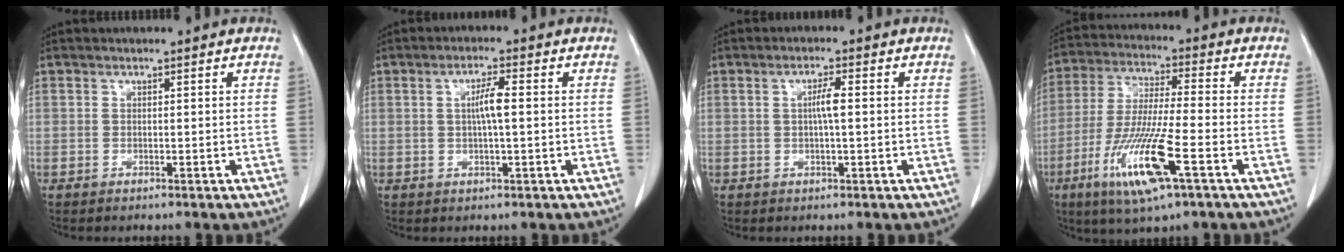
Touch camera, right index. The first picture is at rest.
{"total": 3.6, "force": [0.3, 0.3, 3.6], "torque": [-0.067, 0.004, 0.005]}
{"total": 2.7, "force": [0.1, 0.1, 2.7], "torque": [-0.051, 0.002, 0.002]}
{"total": 14.0, "force": [-6.0, 0.9, 12.6], "torque": [-0.262, -0.028, -0.110]}